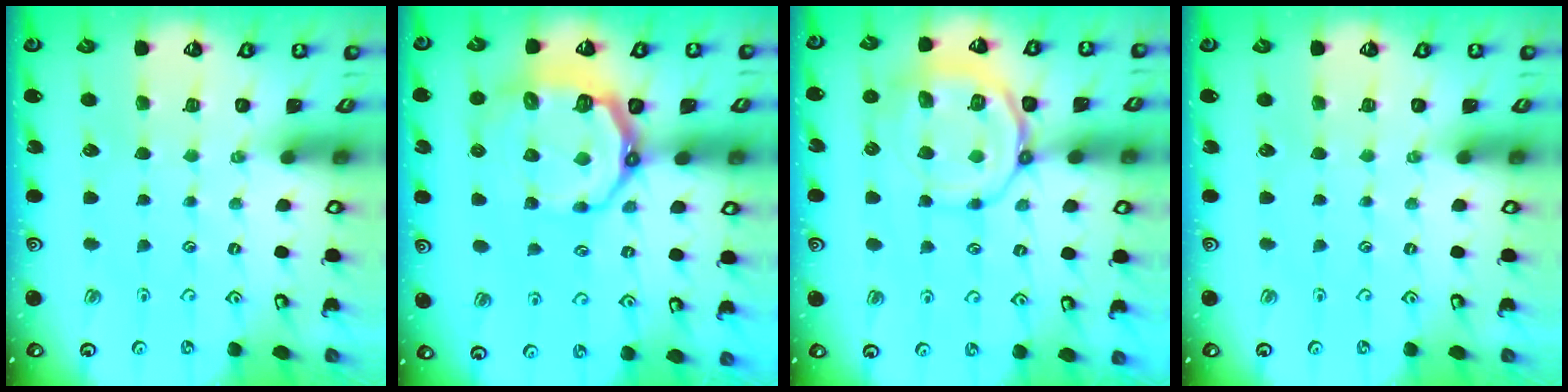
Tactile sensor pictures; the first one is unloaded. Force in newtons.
{"total": 13.2, "press": 12.6, "slide": 4.2}
{"total": 13.0, "press": 12.9, "slide": 1.3}
{"total": 0.0}